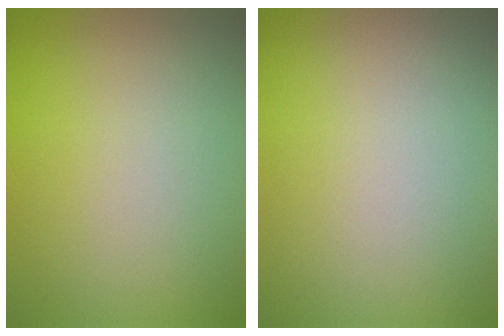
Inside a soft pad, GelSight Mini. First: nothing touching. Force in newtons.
{"total": 0.0}